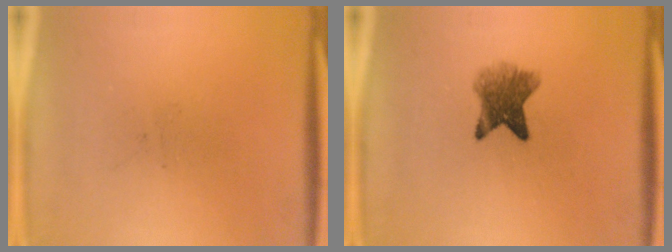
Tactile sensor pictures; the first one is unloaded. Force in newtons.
{"total": 5.7}